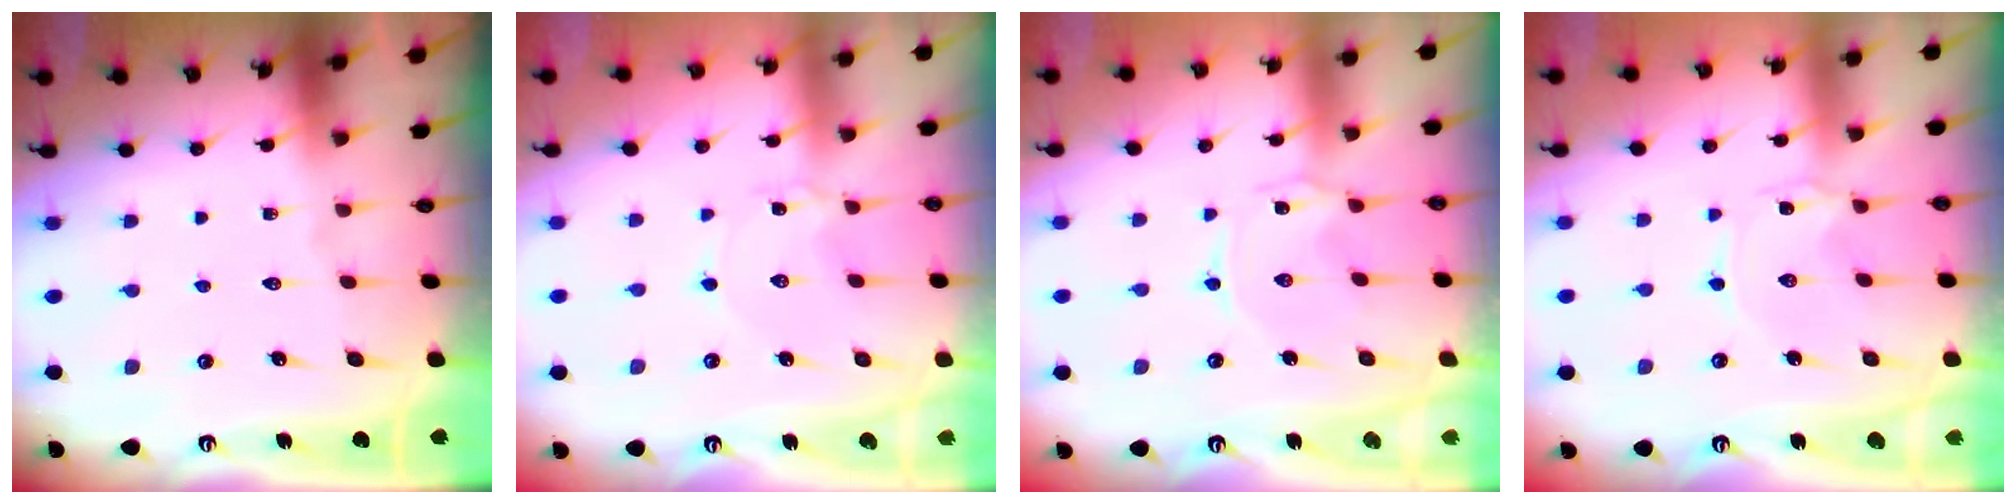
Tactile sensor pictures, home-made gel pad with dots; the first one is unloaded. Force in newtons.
{"total": 0.8, "press": 0.8, "slide": 0.1}
{"total": 0.6, "press": 0.6, "slide": 0.2}
{"total": 0.0}